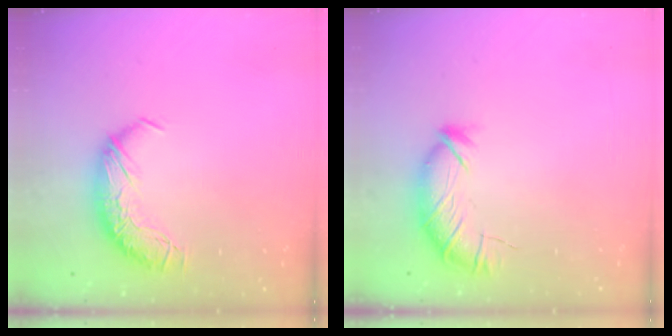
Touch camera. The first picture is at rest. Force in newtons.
{"total": 3.2, "press": 3.0, "slide": 1.1}